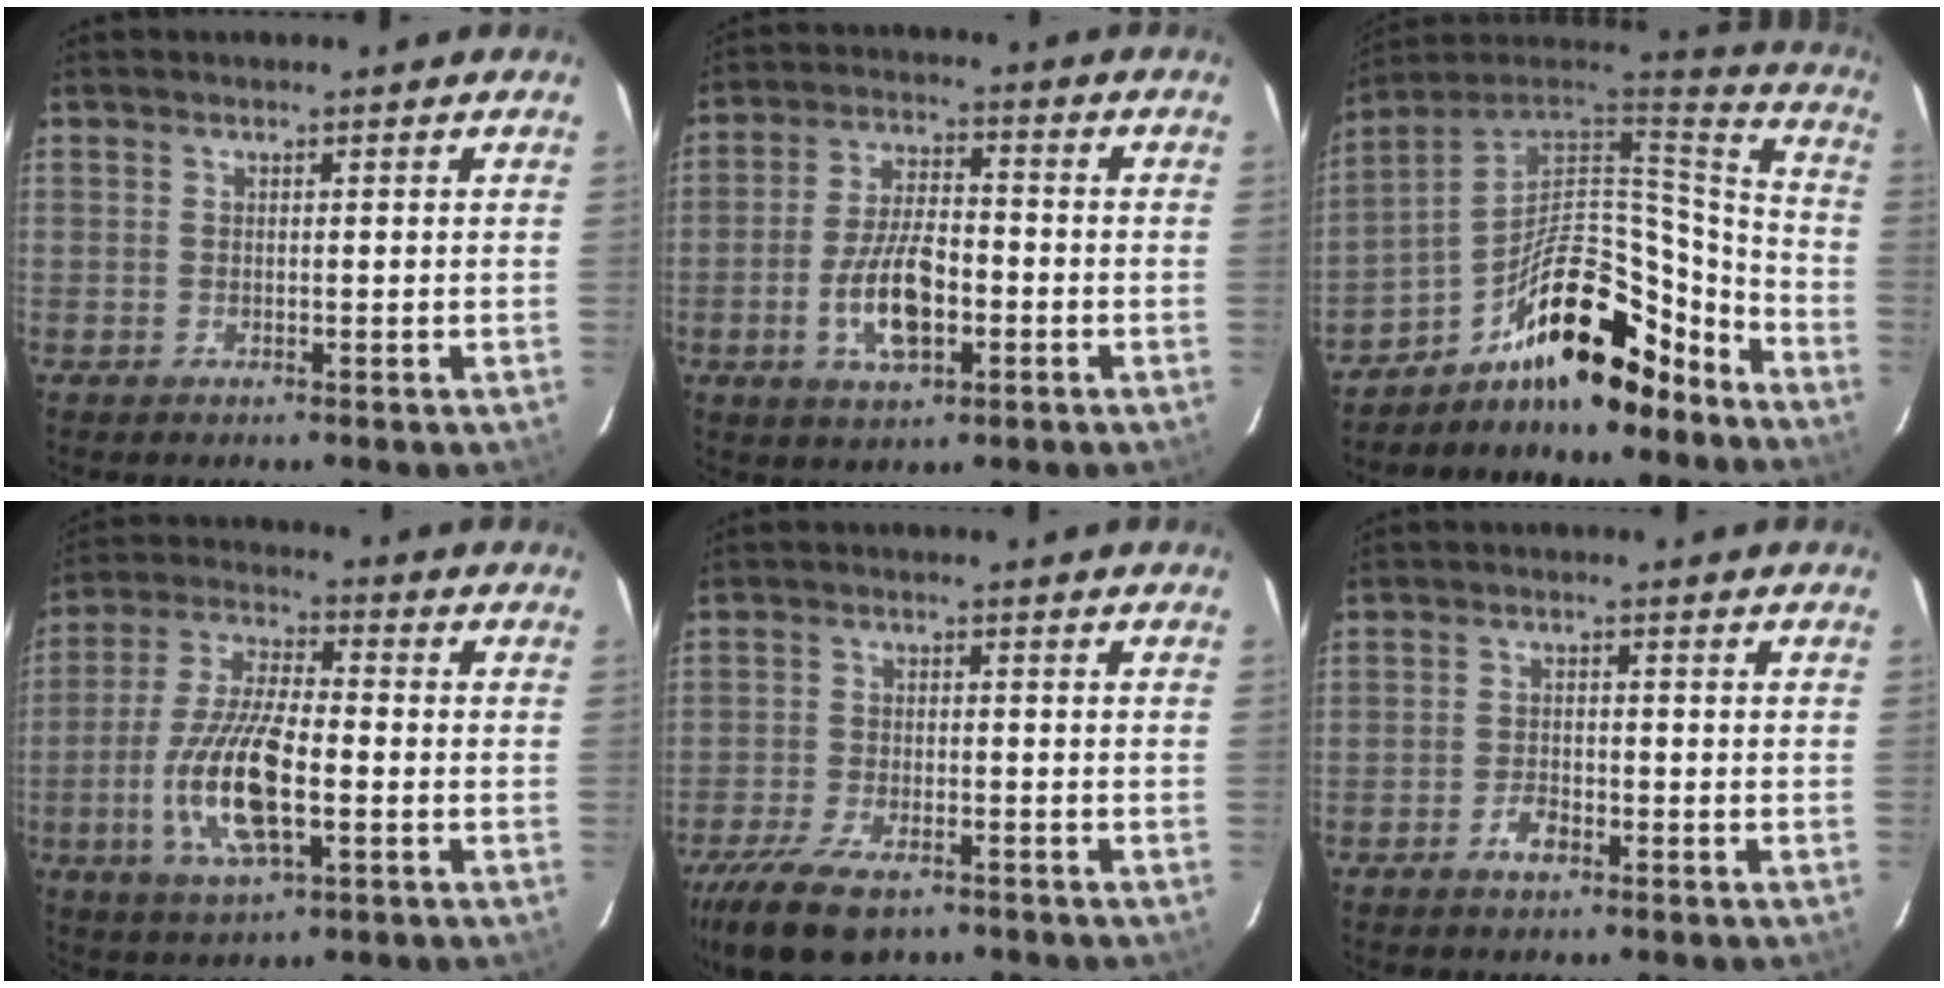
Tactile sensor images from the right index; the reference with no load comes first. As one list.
[{"total": 10.6, "force": [-3.4, 4.8, 8.9], "torque": [-0.178, 0.002, -0.056]}, {"total": 20.9, "force": [-12.8, 9.5, 13.4], "torque": [-0.221, 0.046, -0.192]}, {"total": 14.8, "force": [-4.1, 5.1, 13.2], "torque": [-0.280, -0.008, -0.077]}, {"total": 13.1, "force": [-9.1, 5.6, 7.6], "torque": [-0.182, -0.031, -0.163]}, {"total": 3.3, "force": [-2.2, 1.6, 1.9], "torque": [-0.041, 0.003, -0.040]}]